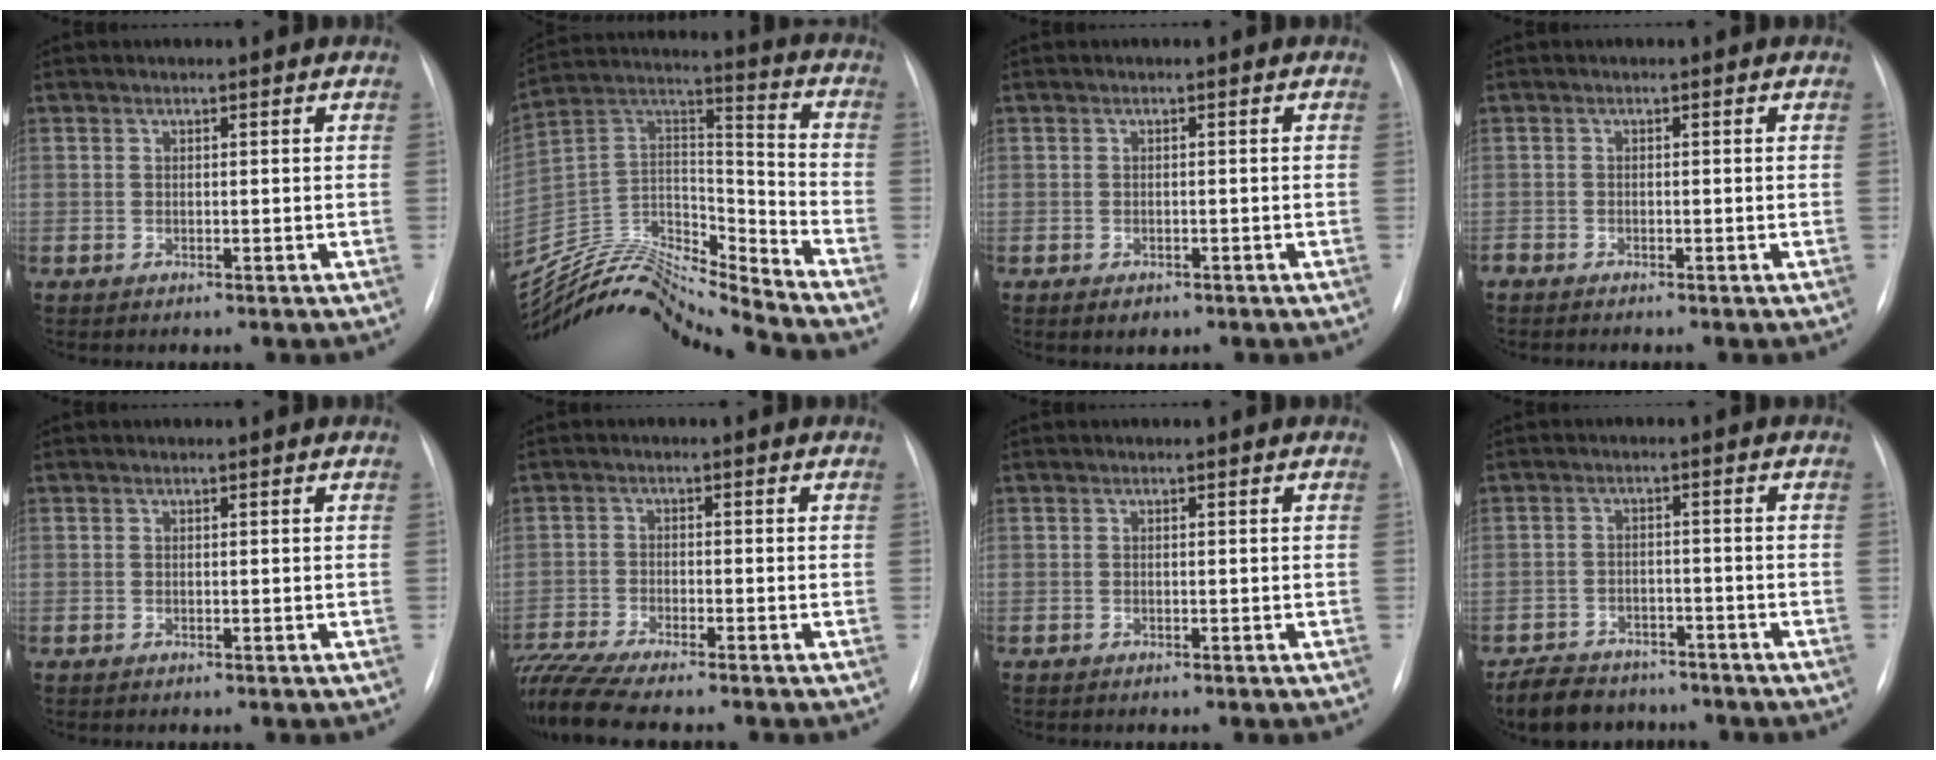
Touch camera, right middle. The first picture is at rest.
{"total": 17.9, "force": [-17.3, 0.7, 4.5], "torque": [-0.069, 0.061, -0.307]}
{"total": 2.1, "force": [-1.2, 1.3, 1.1], "torque": [-0.016, 0.000, -0.006]}
{"total": 1.3, "force": [-1.2, 0.3, 0.3], "torque": [-0.007, -0.002, -0.018]}
{"total": 0.0}
{"total": 9.6, "force": [-8.5, 0.0, 4.5], "torque": [-0.082, -0.019, -0.142]}
{"total": 0.0}
{"total": 8.8, "force": [-7.5, 4.1, 2.4], "torque": [-0.041, -0.003, -0.111]}